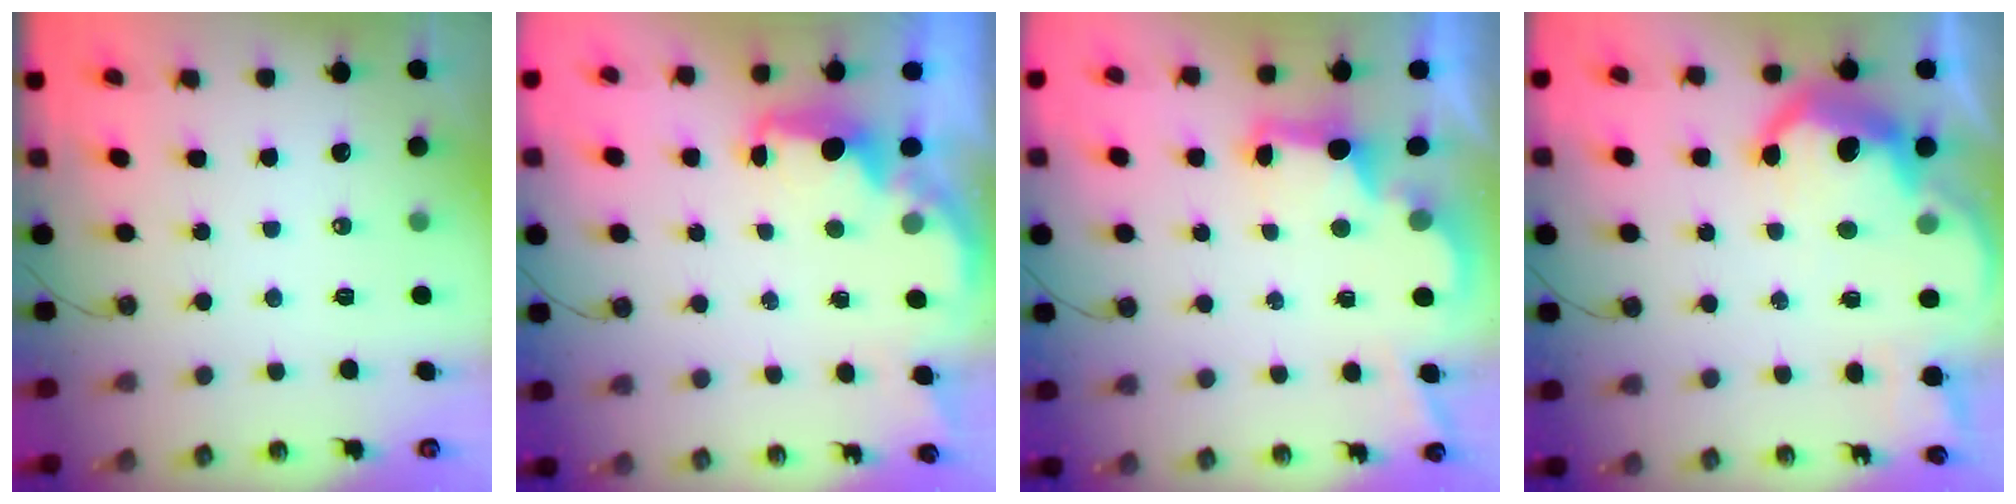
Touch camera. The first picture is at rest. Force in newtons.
{"total": 2.3, "press": 2.2, "slide": 0.7}
{"total": 2.9, "press": 2.8, "slide": 0.9}
{"total": 12.9, "press": 12.9, "slide": 1.1}